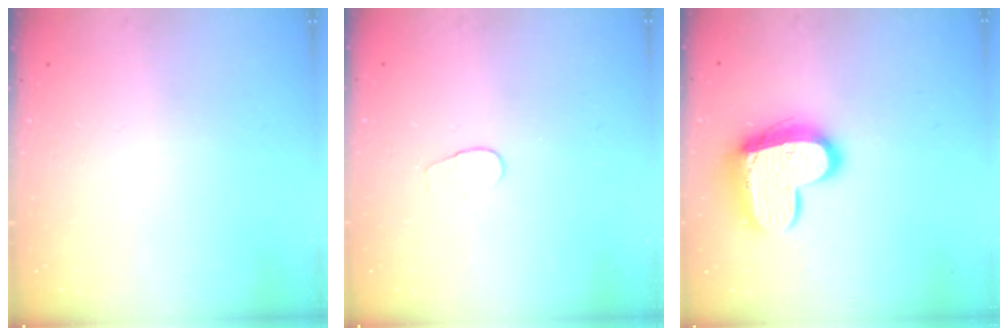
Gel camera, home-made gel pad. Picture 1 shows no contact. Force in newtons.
{"total": 3.3, "press": 3.3, "slide": 0.3}
{"total": 15.3, "press": 15.2, "slide": 1.2}